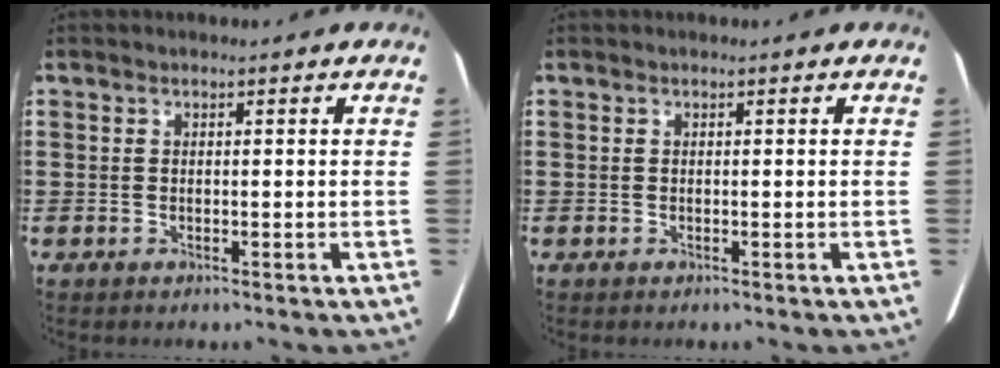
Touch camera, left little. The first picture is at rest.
{"total": 0.0}